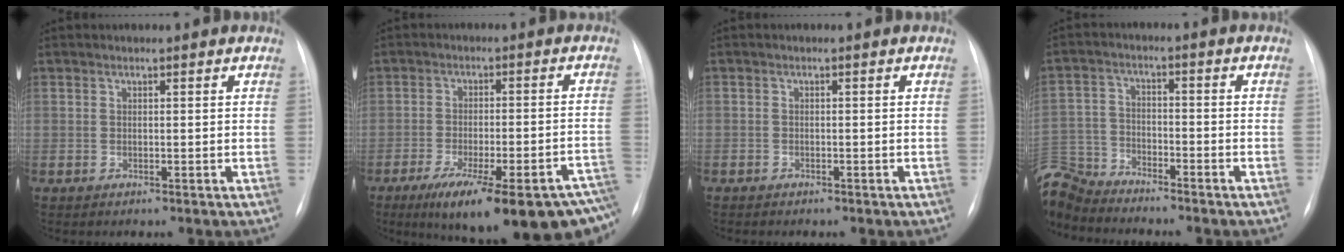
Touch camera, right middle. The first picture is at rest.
{"total": 23.1, "force": [-15.6, 3.6, 16.8], "torque": [-0.171, -0.003, -0.206]}
{"total": 1.3, "force": [-1.1, 0.6, 0.6], "torque": [-0.012, 0.000, -0.012]}
{"total": 11.2, "force": [-10.6, 3.0, 2.1], "torque": [-0.061, 0.012, -0.204]}